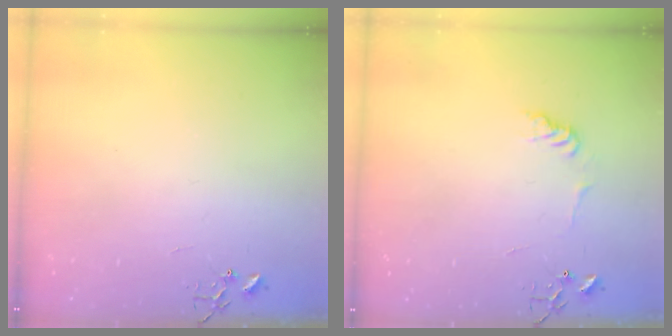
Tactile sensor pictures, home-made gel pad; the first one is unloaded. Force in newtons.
{"total": 7.3, "press": 7.3, "slide": 0.3}